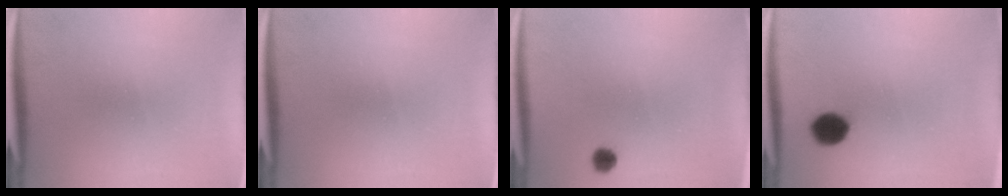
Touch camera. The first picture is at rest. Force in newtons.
{"total": 0.0}
{"total": 2.3}
{"total": 6.0}